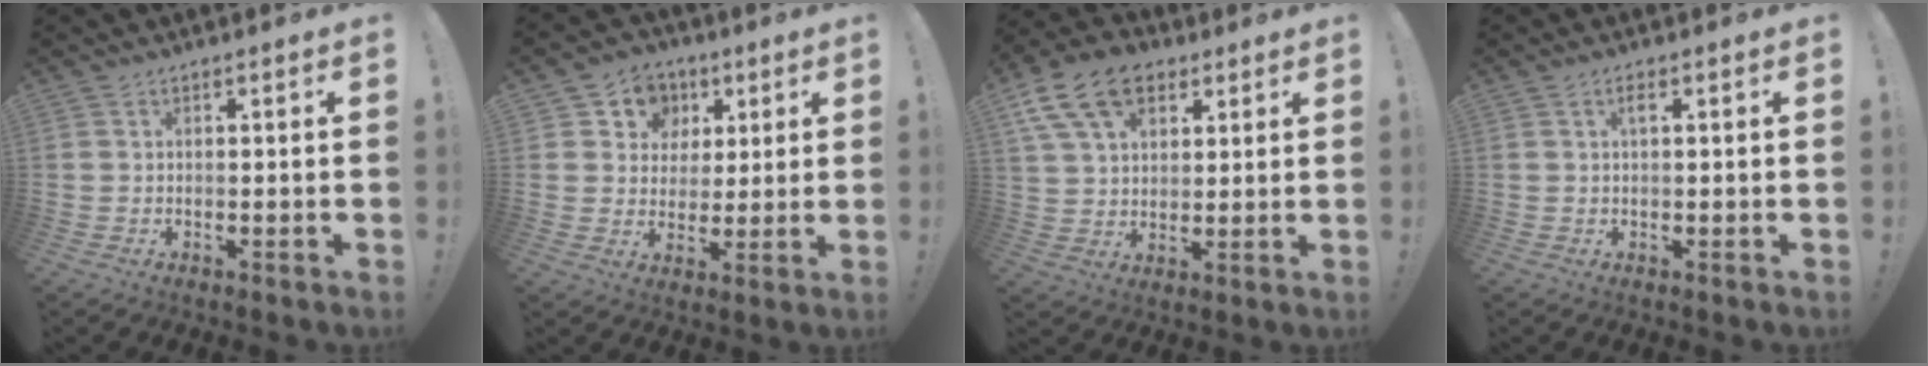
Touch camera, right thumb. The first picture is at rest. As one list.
[{"total": 9.1, "force": [3.1, 8.3, 2.1], "torque": [-0.029, -0.018, 0.063]}, {"total": 15.9, "force": [7.7, 10.5, 9.2], "torque": [-0.165, -0.025, 0.146]}, {"total": 1.7, "force": [0.7, 0.4, 1.6], "torque": [-0.031, 0.004, 0.009]}]